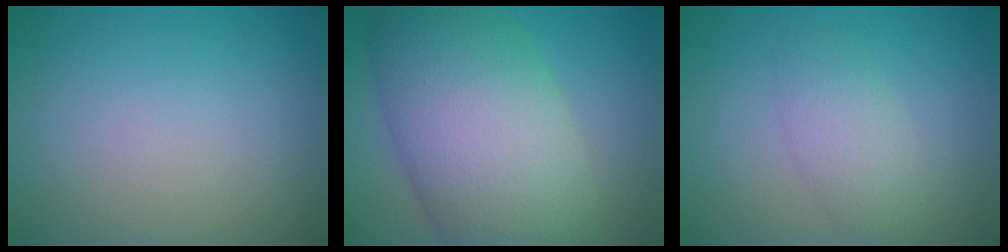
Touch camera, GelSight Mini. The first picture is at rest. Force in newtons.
{"total": 12.6, "press": 12.6, "slide": 0.5}
{"total": 2.7, "press": 2.7, "slide": 0.1}